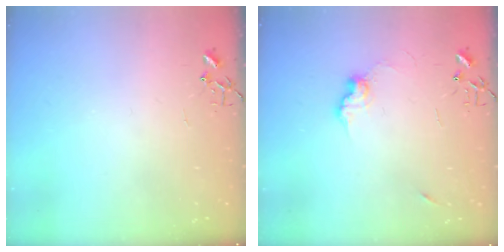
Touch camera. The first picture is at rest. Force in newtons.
{"total": 8.5, "press": 8.5, "slide": 0.6}